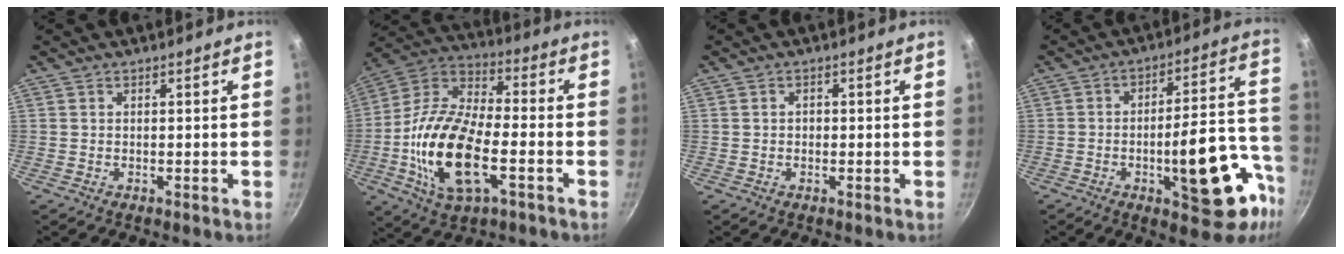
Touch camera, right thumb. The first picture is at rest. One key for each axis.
{"total": 20.7, "fx": -5.4, "fy": 9.6, "fz": 17.5, "tx": -0.337, "ty": 0.026, "tz": -0.114}
{"total": 1.1, "fx": -0.1, "fy": 0.9, "fz": 0.6, "tx": -0.007, "ty": 0.004, "tz": -0.001}
{"total": 22.4, "fx": -8.1, "fy": 9.1, "fz": 18.8, "tx": -0.210, "ty": 0.052, "tz": -0.109}